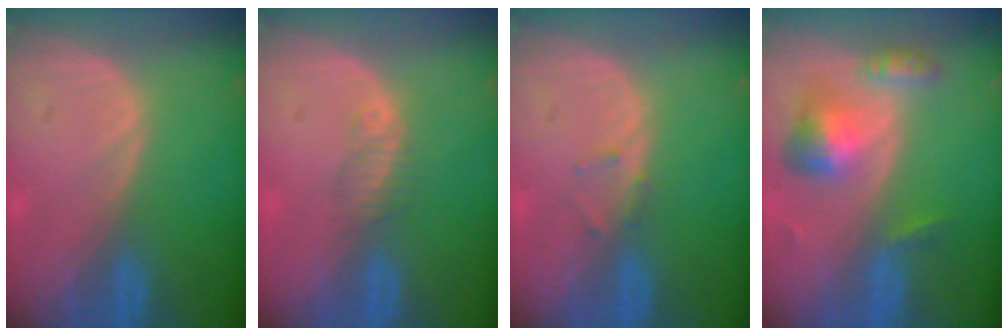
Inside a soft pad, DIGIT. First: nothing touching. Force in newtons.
{"total": 1.8, "press": 1.6, "slide": 0.8}
{"total": 1.1, "press": 1.0, "slide": 0.2}
{"total": 6.5, "press": 5.9, "slide": 2.5}